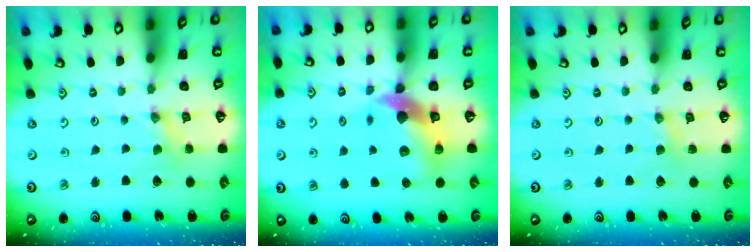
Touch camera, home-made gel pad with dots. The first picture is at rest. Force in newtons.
{"total": 11.1, "press": 11.0, "slide": 1.6}
{"total": 2.5, "press": 2.5, "slide": 0.4}